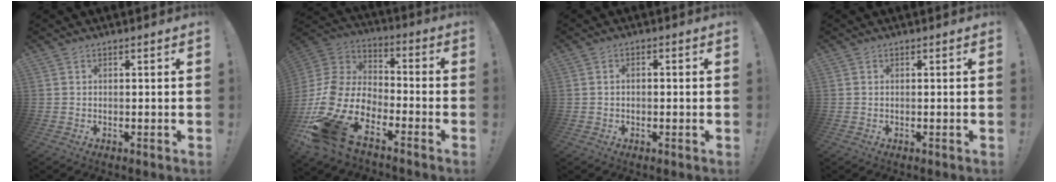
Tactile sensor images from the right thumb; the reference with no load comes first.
{"total": 18.2, "force": [-11.7, 9.5, 10.3], "torque": [-0.232, 0.049, -0.203]}
{"total": 1.6, "force": [-0.8, 1.0, 1.0], "torque": [-0.025, 0.010, -0.013]}
{"total": 0.0}